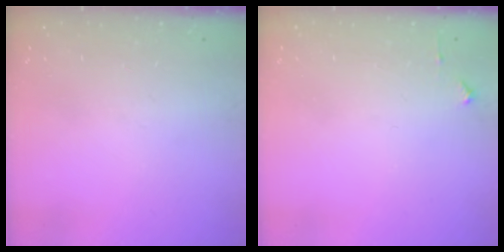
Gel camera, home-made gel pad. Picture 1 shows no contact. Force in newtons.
{"total": 3.0, "press": 3.0, "slide": 0.4}